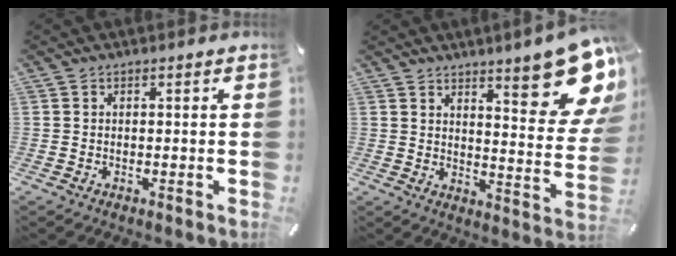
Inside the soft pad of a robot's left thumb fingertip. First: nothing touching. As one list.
[{"total": 16.8, "force": [10.8, 4.6, 12.0], "torque": [-0.154, -0.084, 0.175]}]